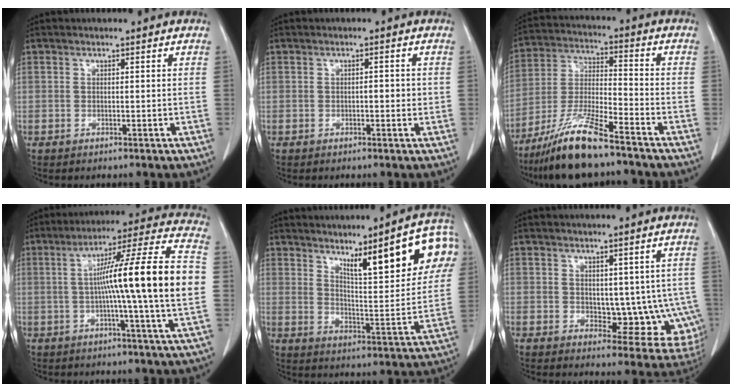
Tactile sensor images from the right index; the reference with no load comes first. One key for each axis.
{"total": 3.6, "fx": -0.1, "fy": 1.5, "fz": 3.3, "tx": -0.045, "ty": 0.004, "tz": -0.001}
{"total": 12.3, "fx": -9.4, "fy": 1.0, "fz": 7.9, "tx": -0.163, "ty": -0.024, "tz": -0.178}
{"total": 19.1, "fx": -0.3, "fy": -1.4, "fz": 19.1, "tx": -0.288, "ty": 0.012, "tz": -0.022}
{"total": 17.5, "fx": 8.5, "fy": 3.0, "fz": 15.0, "tx": -0.195, "ty": 0.006, "tz": 0.121}
{"total": 9.1, "fx": -0.6, "fy": 5.6, "fz": 7.1, "tx": -0.060, "ty": 0.006, "tz": 0.006}